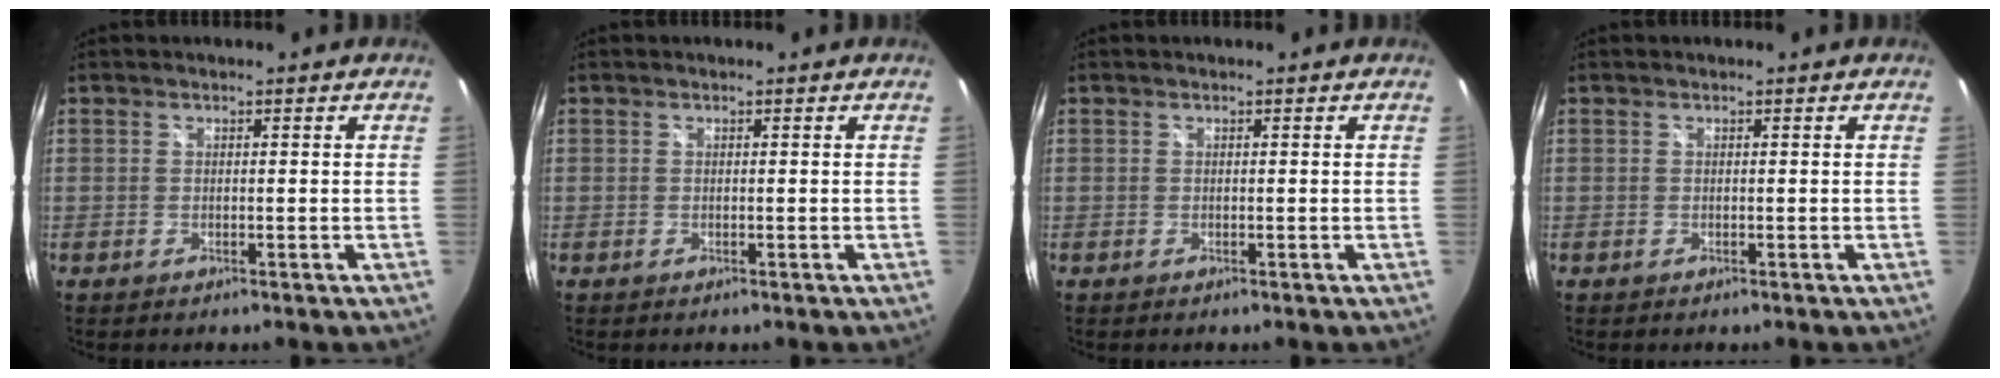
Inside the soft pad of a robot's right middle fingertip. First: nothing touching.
{"total": 0.0}
{"total": 0.0}
{"total": 0.0}